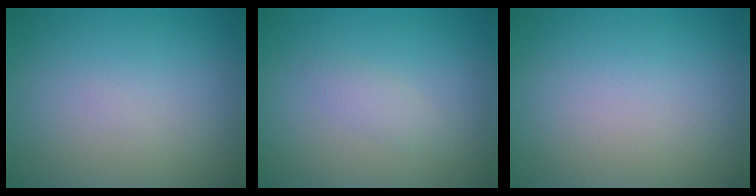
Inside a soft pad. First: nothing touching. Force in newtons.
{"total": 1.1, "press": 1.1, "slide": 0.0}
{"total": 0.0}